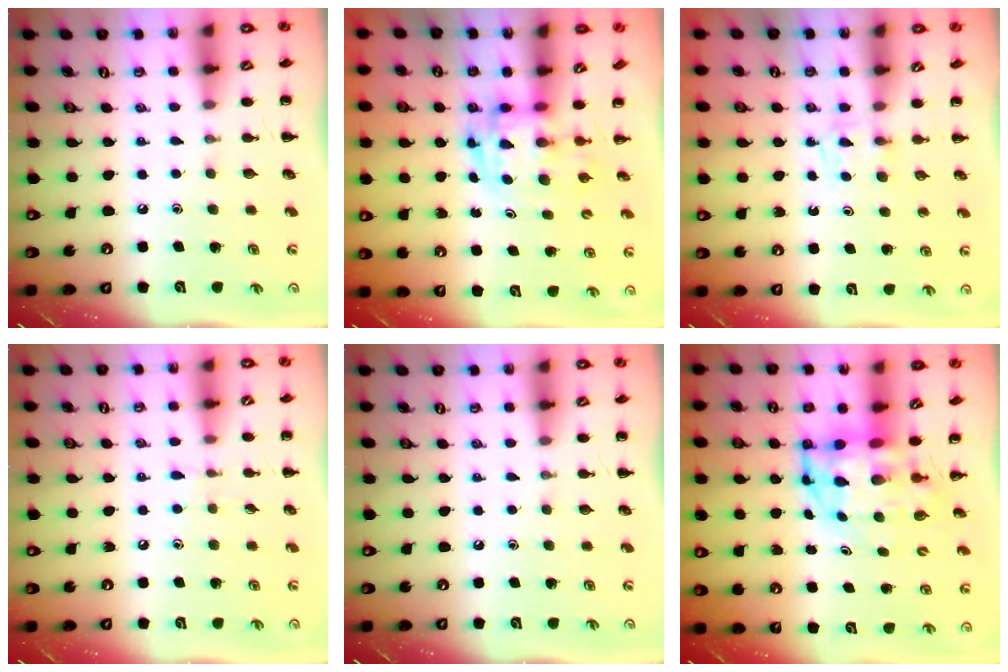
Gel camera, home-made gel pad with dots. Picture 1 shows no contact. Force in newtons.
{"total": 2.9, "press": 2.9, "slide": 0.5}
{"total": 2.5, "press": 2.2, "slide": 1.1}
{"total": 3.6, "press": 3.2, "slide": 1.5}
{"total": 0.0}
{"total": 5.5, "press": 5.3, "slide": 1.6}